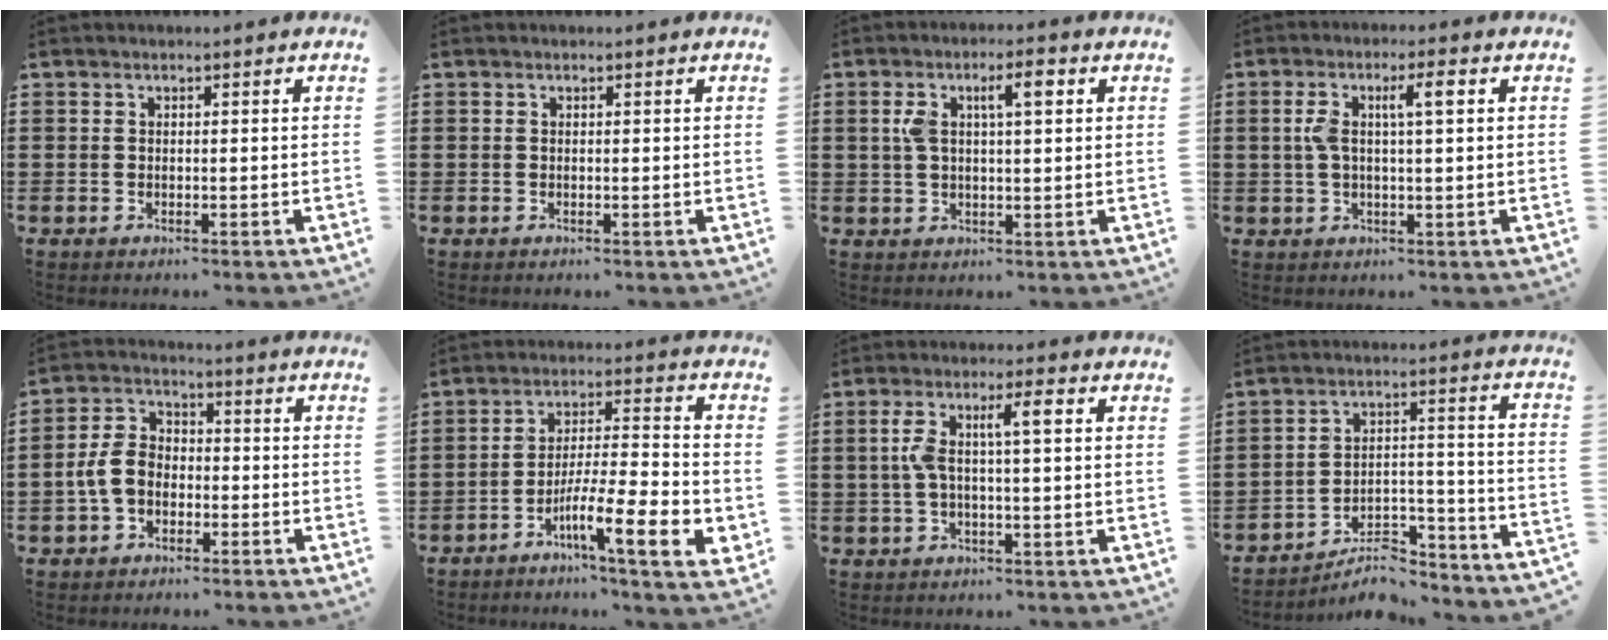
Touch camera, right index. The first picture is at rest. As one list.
[{"total": 0.0}, {"total": 5.4, "force": [1.7, 1.5, 4.9], "torque": [-0.094, 0.008, 0.023]}, {"total": 5.2, "force": [1.2, 1.1, 4.9], "torque": [-0.103, 0.002, 0.014]}, {"total": 6.1, "force": [-2.2, 4.4, 3.7], "torque": [-0.105, 0.004, -0.050]}, {"total": 11.7, "force": [-5.4, 2.2, 10.2], "torque": [-0.187, 0.001, -0.097]}, {"total": 6.1, "force": [0.7, 1.0, 6.0], "torque": [-0.127, 0.001, 0.001]}, {"total": 6.0, "force": [-5.1, 1.7, 2.5], "torque": [-0.041, -0.002, -0.100]}]